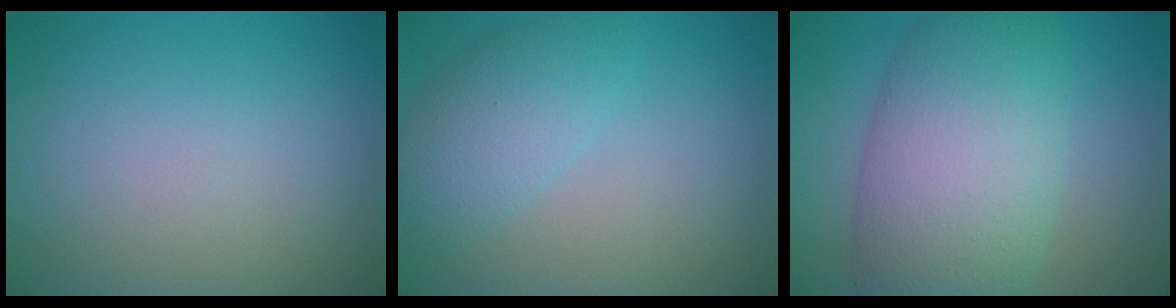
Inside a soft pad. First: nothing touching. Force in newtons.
{"total": 3.9, "press": 3.9, "slide": 0.2}
{"total": 10.7, "press": 10.7, "slide": 0.3}